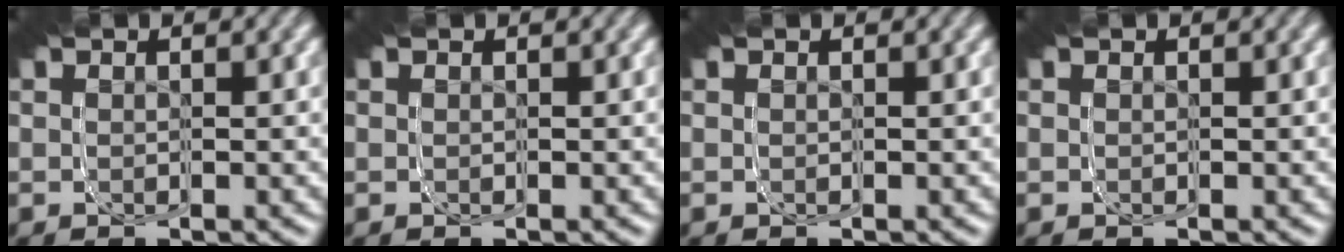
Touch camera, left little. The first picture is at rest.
{"total": 0.0}
{"total": 0.0}
{"total": 0.0}